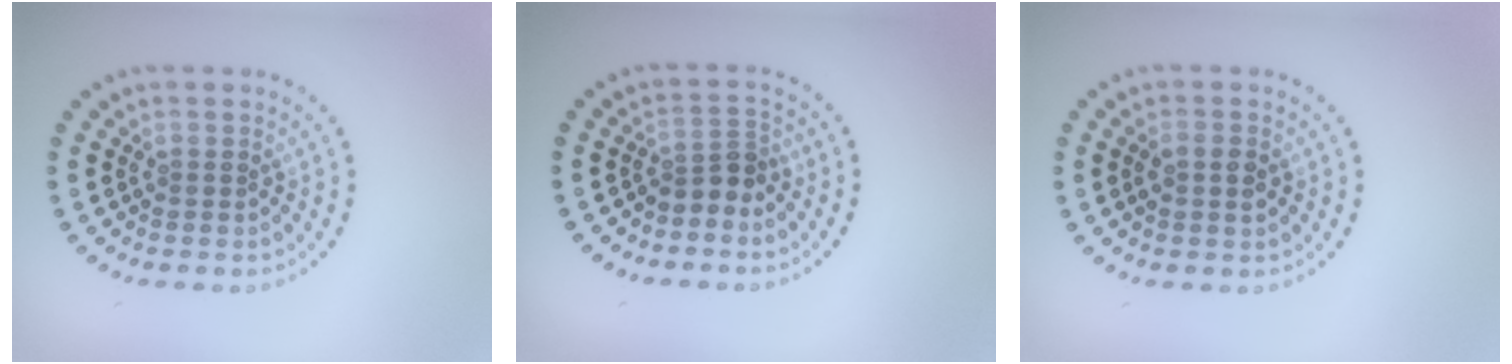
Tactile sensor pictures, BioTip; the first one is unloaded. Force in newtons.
{"total": 2.4, "press": 1.8, "slide": 1.6}
{"total": 1.8, "press": 1.8, "slide": 0.1}